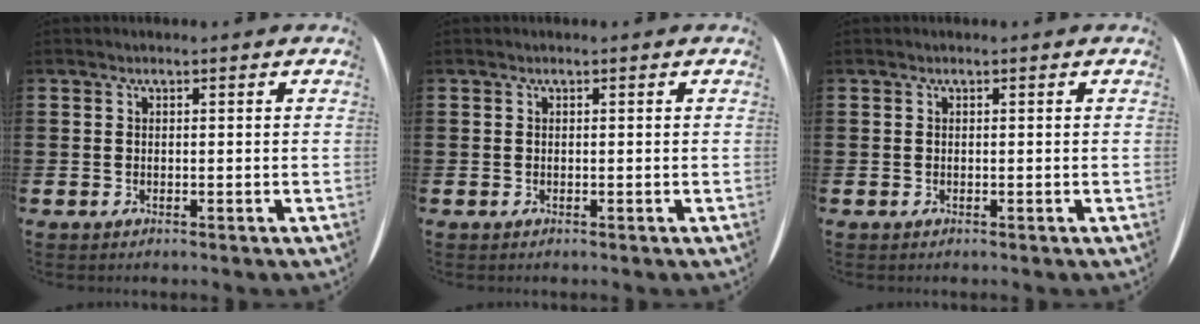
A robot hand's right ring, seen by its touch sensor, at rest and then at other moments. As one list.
[{"total": 0.0}, {"total": 0.0}]